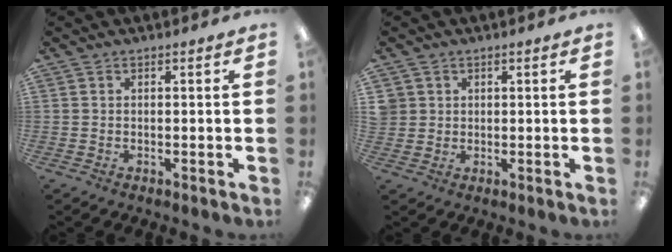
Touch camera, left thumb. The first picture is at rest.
{"total": 3.3, "force": [1.0, 3.2, 0.1], "torque": [-0.004, 0.003, 0.017]}